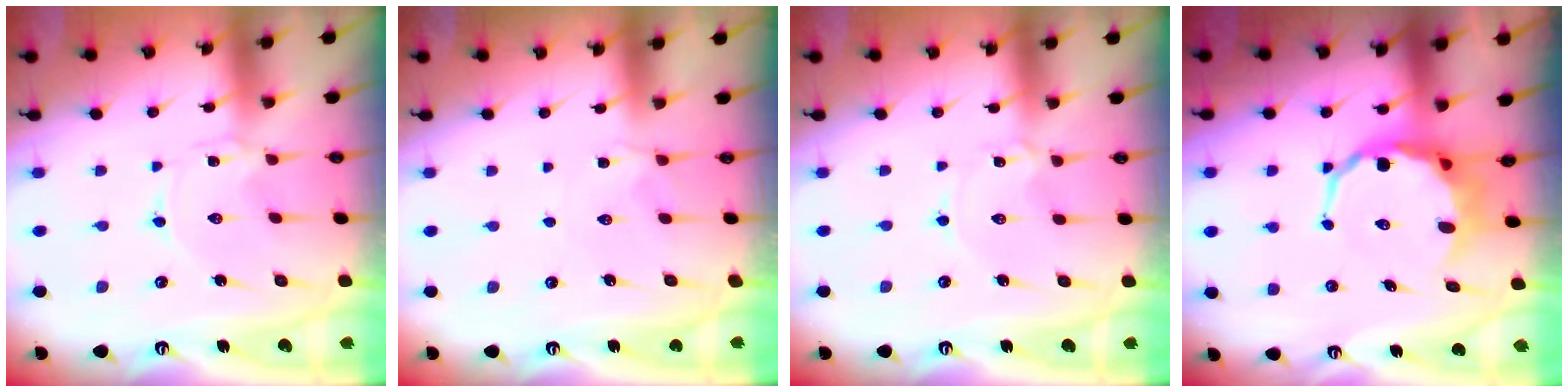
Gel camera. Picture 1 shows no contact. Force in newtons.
{"total": 2.7, "press": 2.6, "slide": 0.6}
{"total": 0.0}
{"total": 8.9, "press": 8.6, "slide": 2.2}